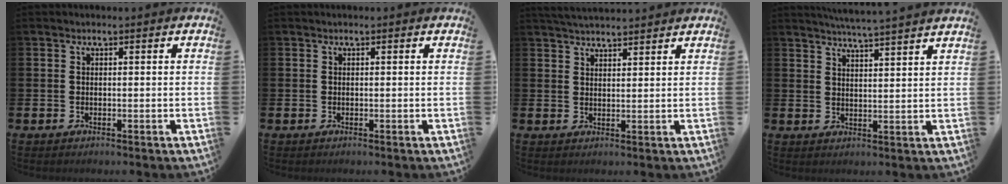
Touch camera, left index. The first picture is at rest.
{"total": 0.0}
{"total": 3.6, "force": [3.5, 0.2, 0.5], "torque": [-0.013, -0.014, 0.064]}
{"total": 4.9, "force": [4.7, -1.1, 0.7], "torque": [-0.021, -0.029, 0.083]}